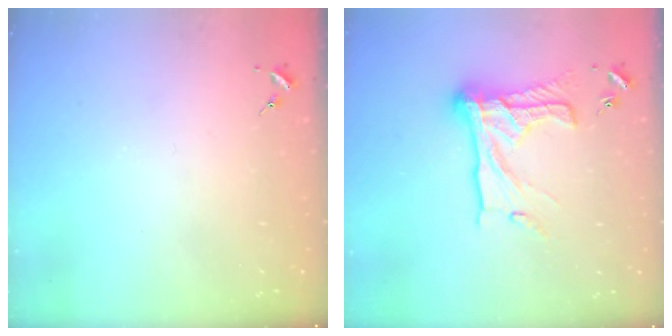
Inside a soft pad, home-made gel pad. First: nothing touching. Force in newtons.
{"total": 18.6, "press": 18.5, "slide": 1.1}